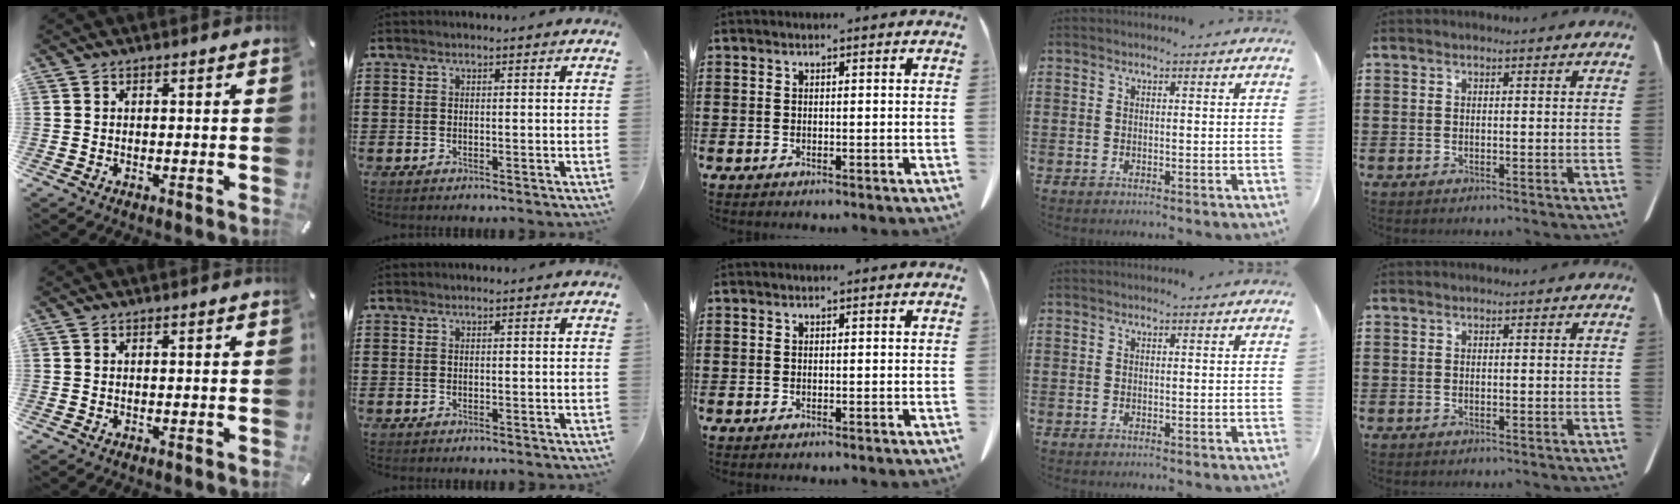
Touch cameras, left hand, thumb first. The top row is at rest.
{}